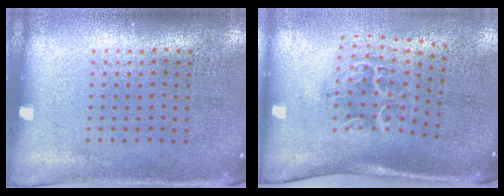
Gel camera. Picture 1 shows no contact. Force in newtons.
{"total": 1.4, "press": 1.3, "slide": 0.7}